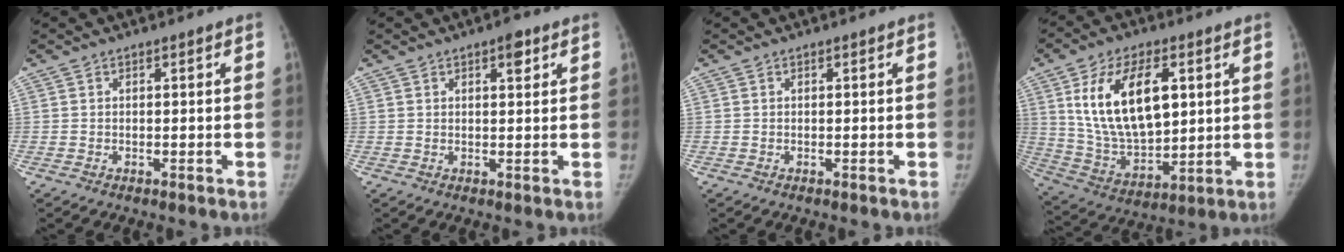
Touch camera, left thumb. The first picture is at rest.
{"total": 2.7, "force": [1.4, 1.1, 2.0], "torque": [-0.018, -0.004, 0.018]}
{"total": 0.0}
{"total": 19.2, "force": [5.4, 10.5, 15.2], "torque": [-0.244, -0.019, 0.111]}